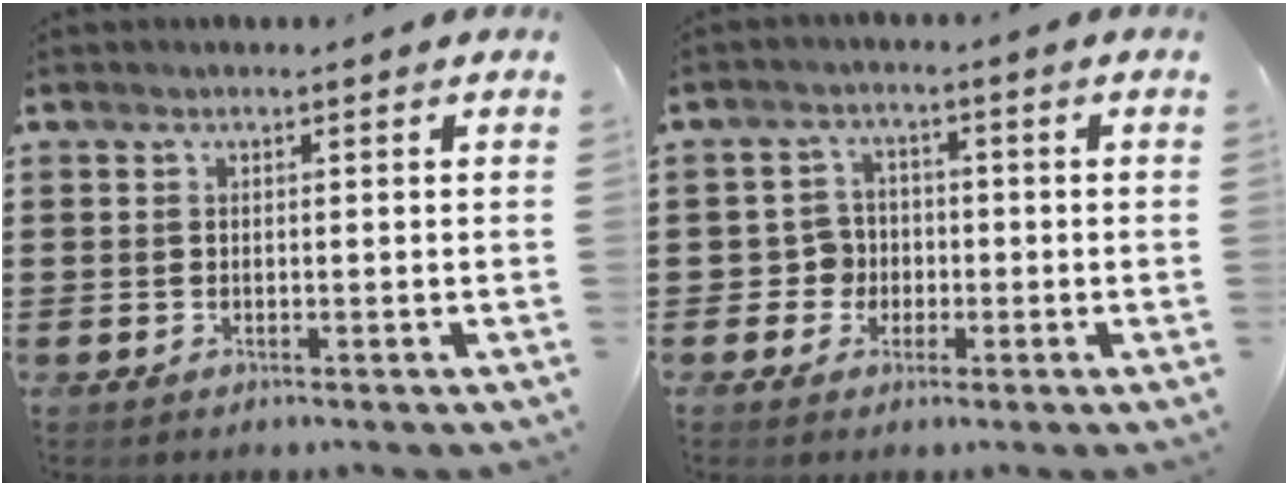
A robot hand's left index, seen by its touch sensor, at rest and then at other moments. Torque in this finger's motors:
{"motor_torque": [-0.61, 1.10, 0.03, -0.01]}